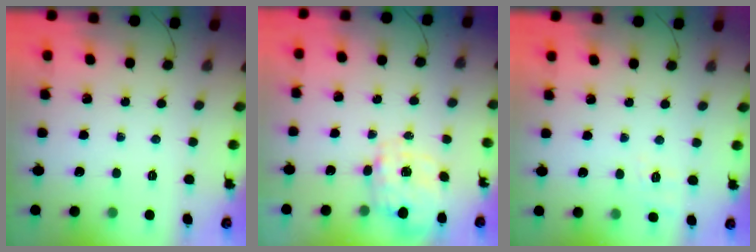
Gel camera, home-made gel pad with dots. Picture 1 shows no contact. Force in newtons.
{"total": 2.5, "press": 2.3, "slide": 1.0}
{"total": 5.4, "press": 4.9, "slide": 2.1}